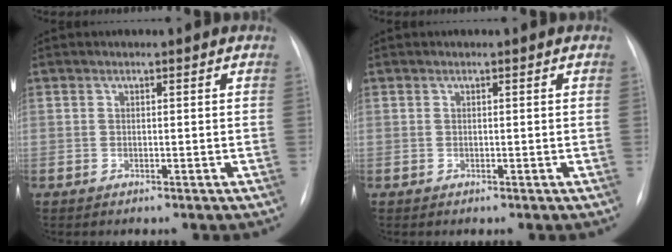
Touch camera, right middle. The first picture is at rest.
{"total": 0.0}